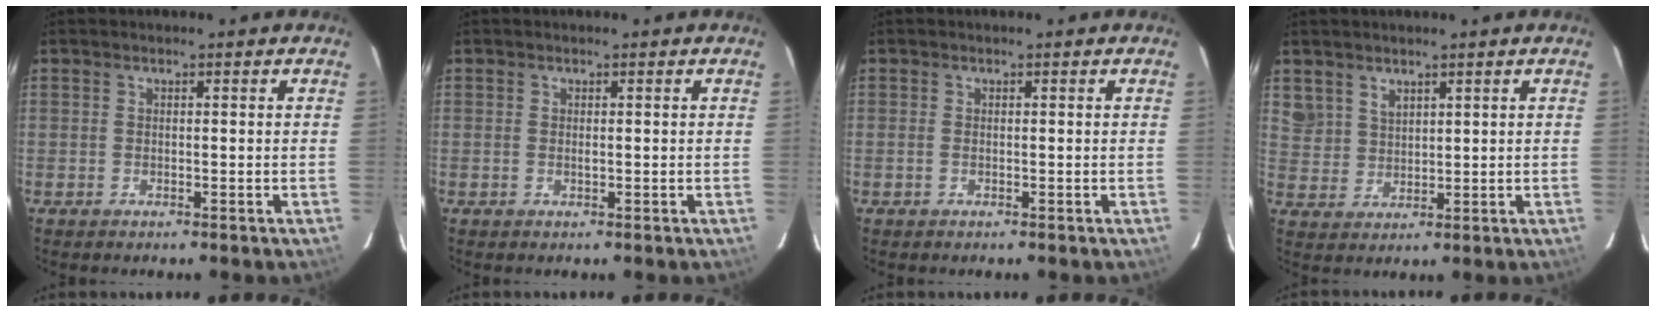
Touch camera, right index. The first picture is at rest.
{"total": 0.7, "force": [-0.1, 0.4, 0.6], "torque": [-0.013, -0.001, -0.002]}
{"total": 0.9, "force": [-0.4, 0.5, 0.6], "torque": [-0.015, 0.000, -0.008]}
{"total": 4.8, "force": [3.2, 3.4, 0.9], "torque": [-0.006, 0.011, 0.072]}